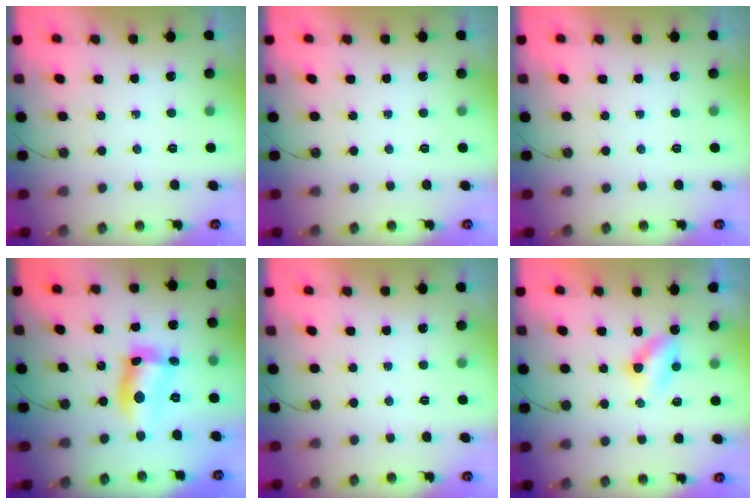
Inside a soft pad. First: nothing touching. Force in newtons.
{"total": 0.0}
{"total": 0.0}
{"total": 11.5, "press": 11.1, "slide": 3.0}
{"total": 0.0}
{"total": 3.7, "press": 3.7, "slide": 0.5}